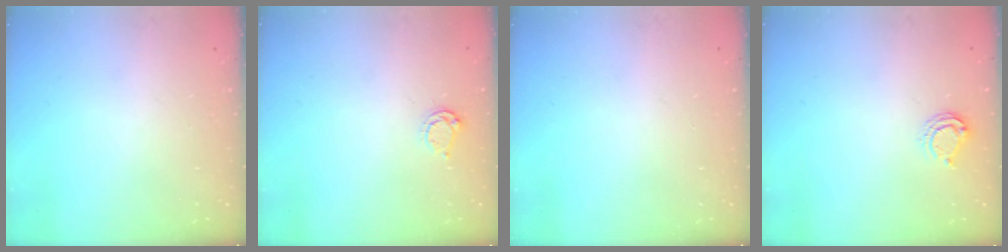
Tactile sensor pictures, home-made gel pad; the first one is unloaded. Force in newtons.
{"total": 3.8, "press": 3.8, "slide": 0.4}
{"total": 0.0}
{"total": 6.3, "press": 6.3, "slide": 0.5}